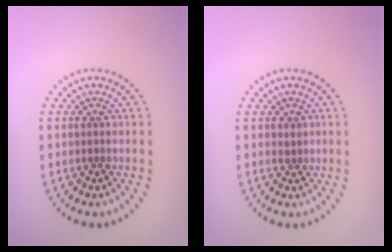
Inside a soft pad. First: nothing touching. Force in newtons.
{"total": 0.6, "press": 0.4, "slide": 0.5}